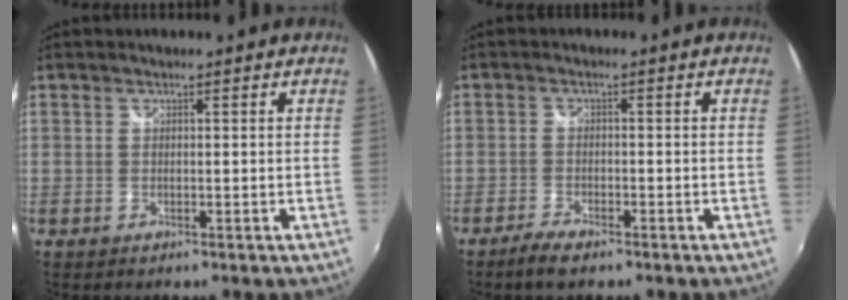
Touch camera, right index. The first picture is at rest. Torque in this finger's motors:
{"motor_torque": [0.26, -0.23, 0.11, 0.03]}